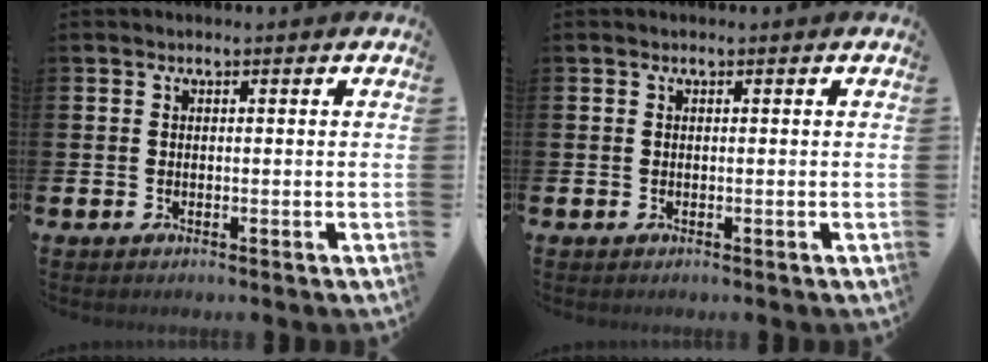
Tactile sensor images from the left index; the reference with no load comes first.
{"total": 0.0}